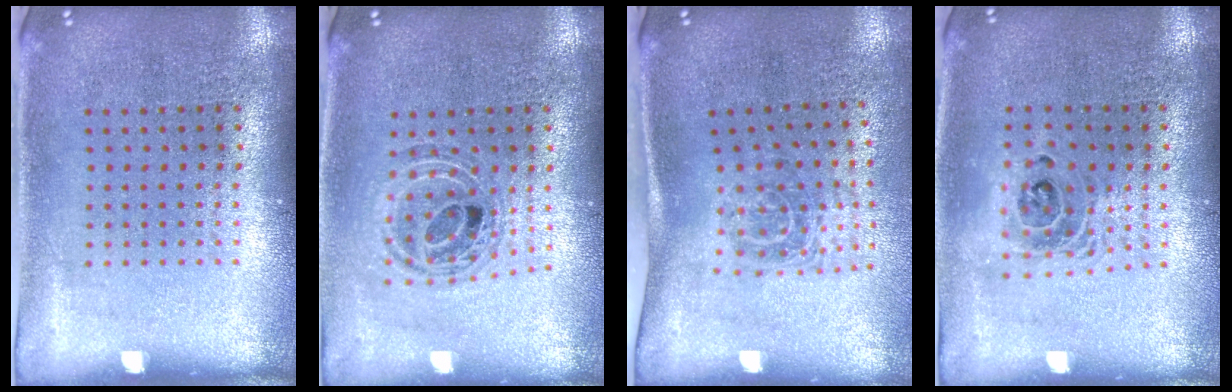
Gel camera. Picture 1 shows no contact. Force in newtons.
{"total": 0.9, "press": 0.9, "slide": 0.1}
{"total": 1.7, "press": 1.1, "slide": 1.3}
{"total": 1.5, "press": 1.2, "slide": 0.8}